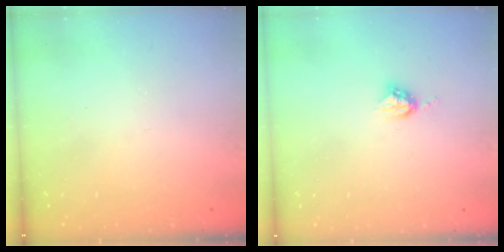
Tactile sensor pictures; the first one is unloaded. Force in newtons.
{"total": 5.1, "press": 5.1, "slide": 0.0}